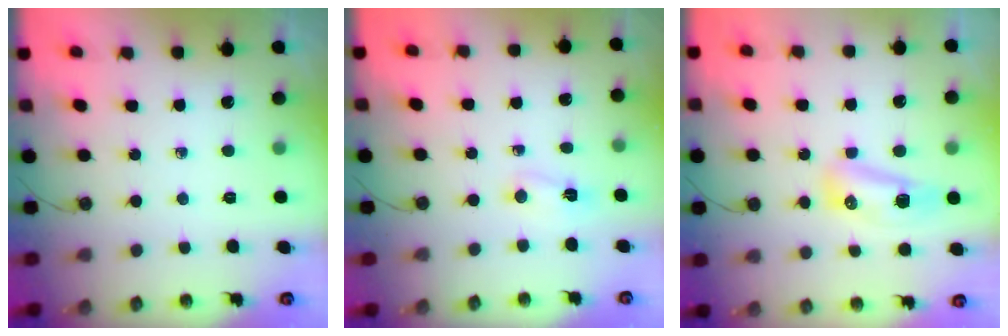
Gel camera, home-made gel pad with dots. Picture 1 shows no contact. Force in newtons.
{"total": 2.0, "press": 2.0, "slide": 0.4}
{"total": 9.0, "press": 8.6, "slide": 2.4}